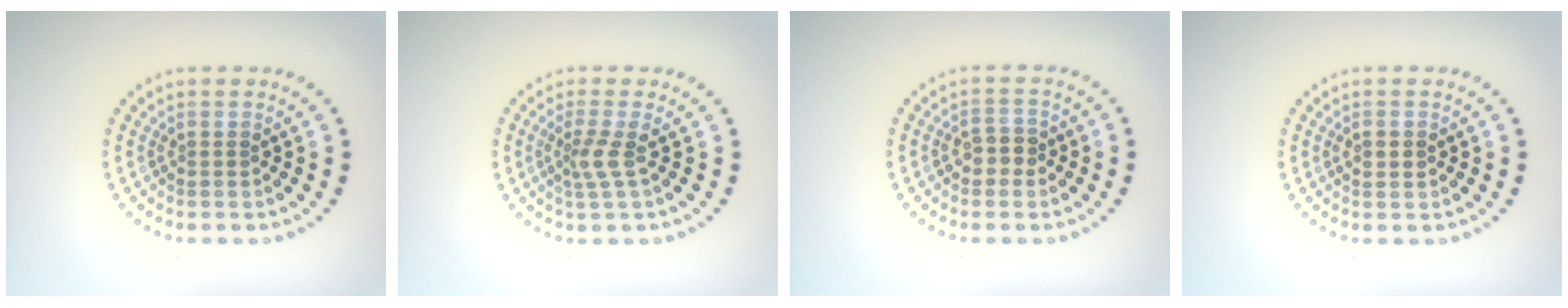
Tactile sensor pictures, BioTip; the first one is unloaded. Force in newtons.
{"total": 2.0, "press": 1.3, "slide": 1.5}
{"total": 1.9, "press": 1.8, "slide": 0.6}
{"total": 1.7, "press": 1.7, "slide": 0.1}